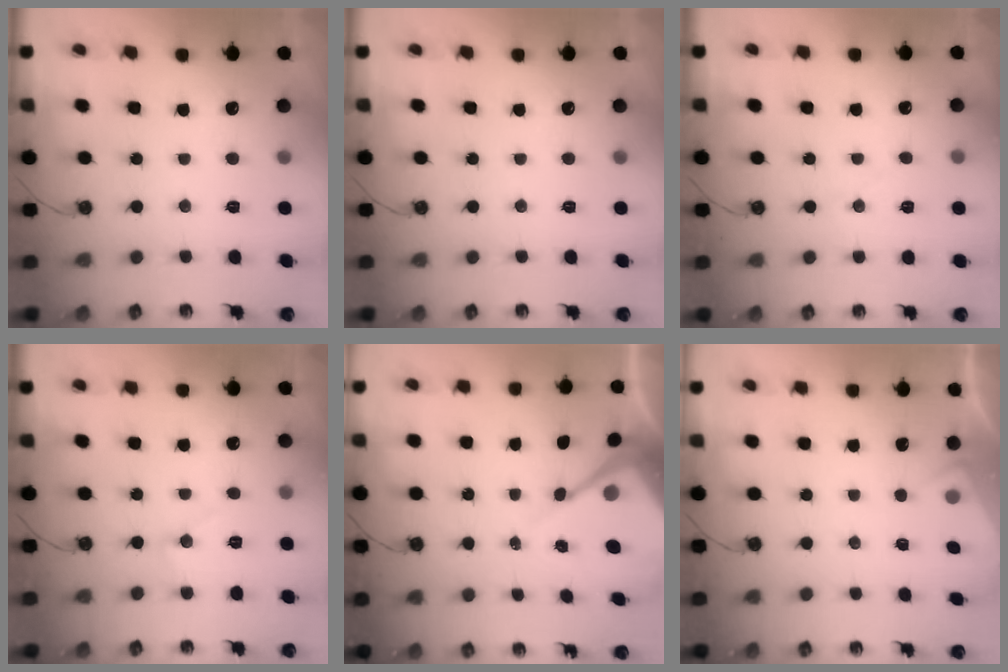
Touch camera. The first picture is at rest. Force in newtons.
{"total": 0.0}
{"total": 4.5, "press": 4.5, "slide": 0.7}
{"total": 8.0, "press": 8.0, "slide": 0.6}
{"total": 7.2, "press": 7.2, "slide": 0.6}
{"total": 2.6, "press": 2.6, "slide": 0.4}